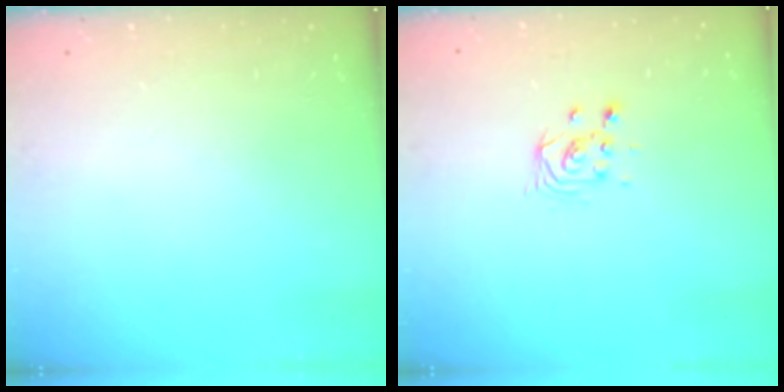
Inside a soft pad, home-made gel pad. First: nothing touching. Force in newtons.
{"total": 3.7, "press": 3.7, "slide": 0.3}